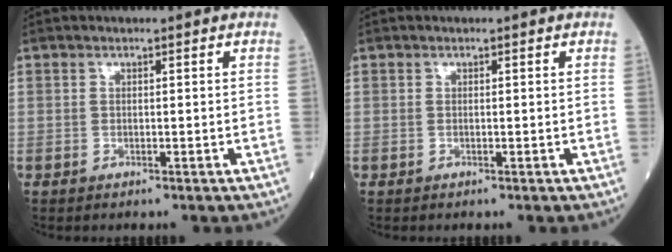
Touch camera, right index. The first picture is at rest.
{"total": 0.0}